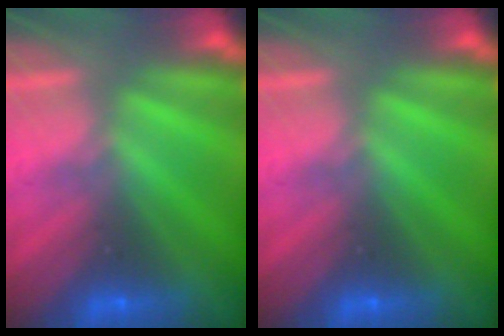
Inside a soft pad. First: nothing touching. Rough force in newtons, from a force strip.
{"total": 0.0}